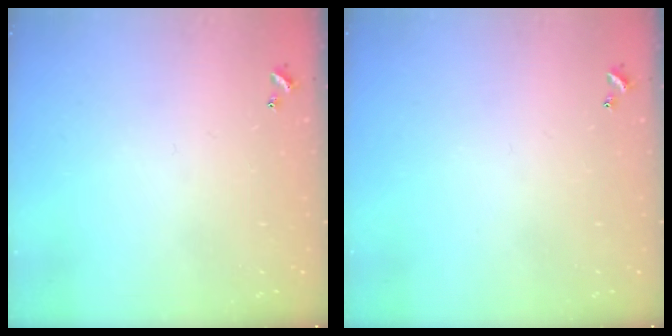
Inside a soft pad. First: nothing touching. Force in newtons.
{"total": 0.0}